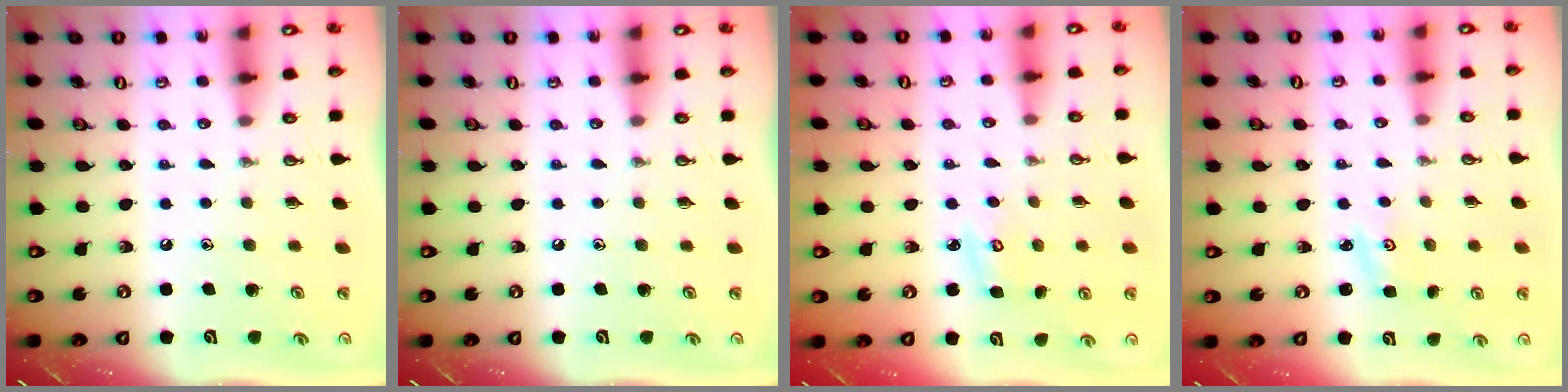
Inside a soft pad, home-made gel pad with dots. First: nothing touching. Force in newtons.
{"total": 0.0}
{"total": 4.0, "press": 4.0, "slide": 0.3}
{"total": 1.0, "press": 0.9, "slide": 0.2}